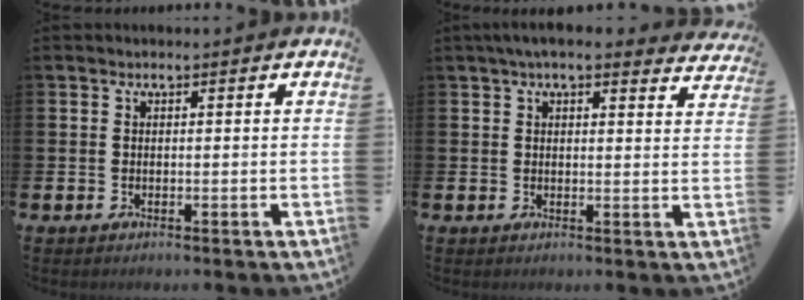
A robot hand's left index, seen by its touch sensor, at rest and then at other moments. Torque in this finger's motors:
{"motor_torque": [1.10, -1.03, 0.78, 0.21]}